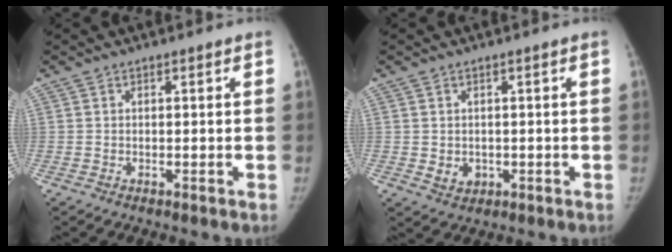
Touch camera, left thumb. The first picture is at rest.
{"total": 2.7, "force": [-0.2, 2.4, 1.3], "torque": [-0.012, -0.002, 0.009]}